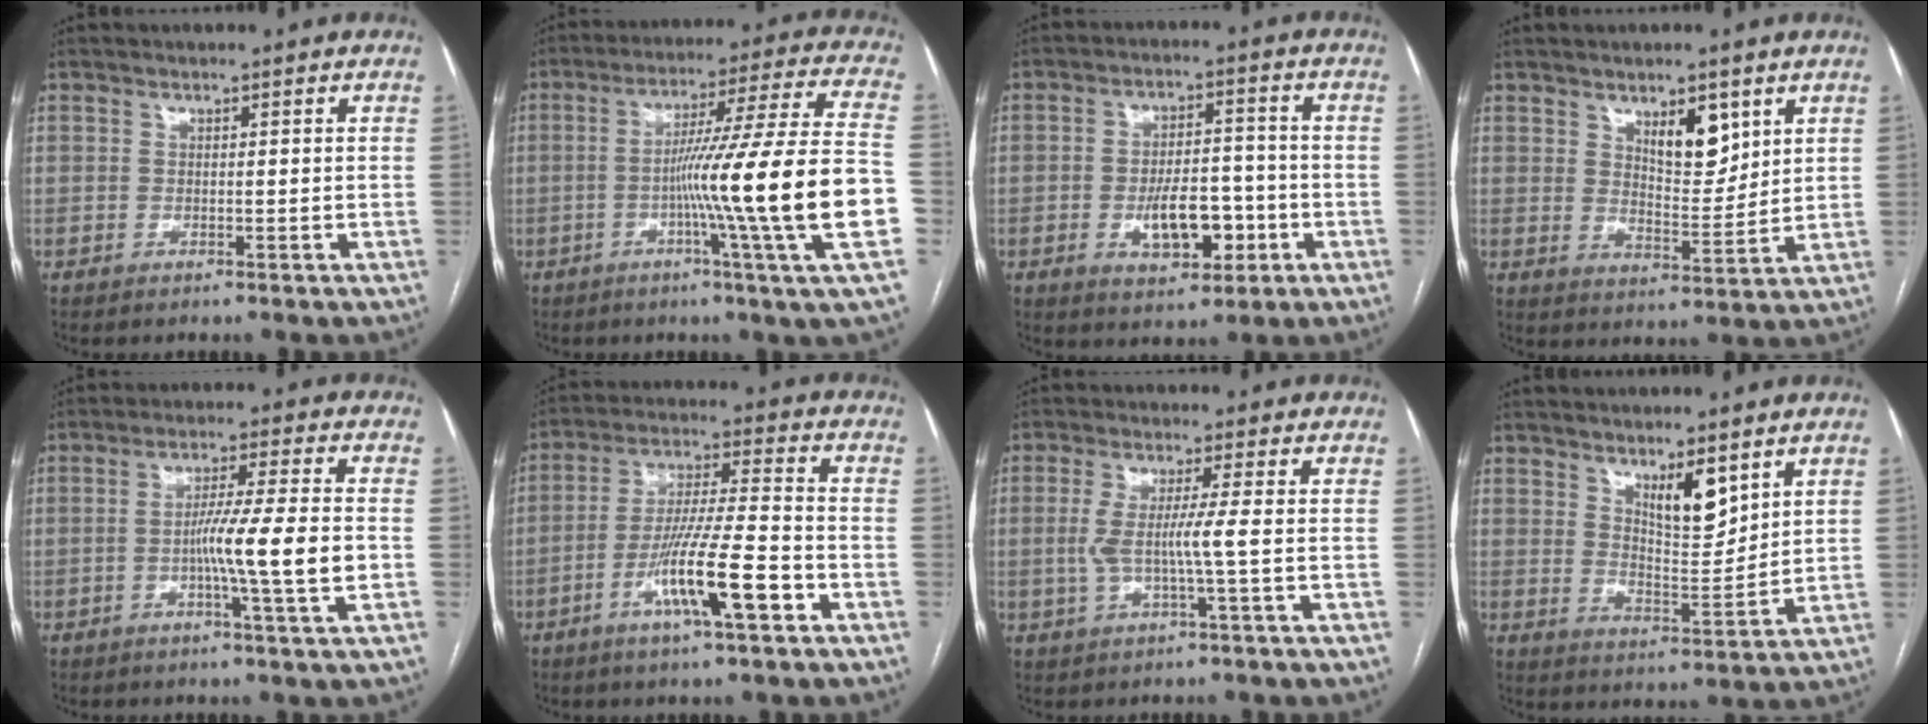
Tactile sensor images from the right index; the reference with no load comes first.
{"total": 20.8, "force": [-4.9, -2.7, 20.0], "torque": [-0.284, -0.002, -0.091]}
{"total": 8.6, "force": [-2.8, 4.1, 7.0], "torque": [-0.119, 0.011, -0.039]}
{"total": 6.9, "force": [3.8, 2.8, 5.0], "torque": [-0.080, -0.008, 0.065]}
{"total": 9.2, "force": [-1.8, -1.1, 8.9], "torque": [-0.150, -0.004, -0.033]}
{"total": 12.4, "force": [-5.5, 0.8, 11.1], "torque": [-0.203, -0.008, -0.099]}
{"total": 5.2, "force": [-0.6, -0.6, 5.1], "torque": [-0.107, 0.003, -0.010]}
{"total": 6.6, "force": [4.3, 1.8, 4.7], "torque": [-0.082, -0.015, 0.077]}